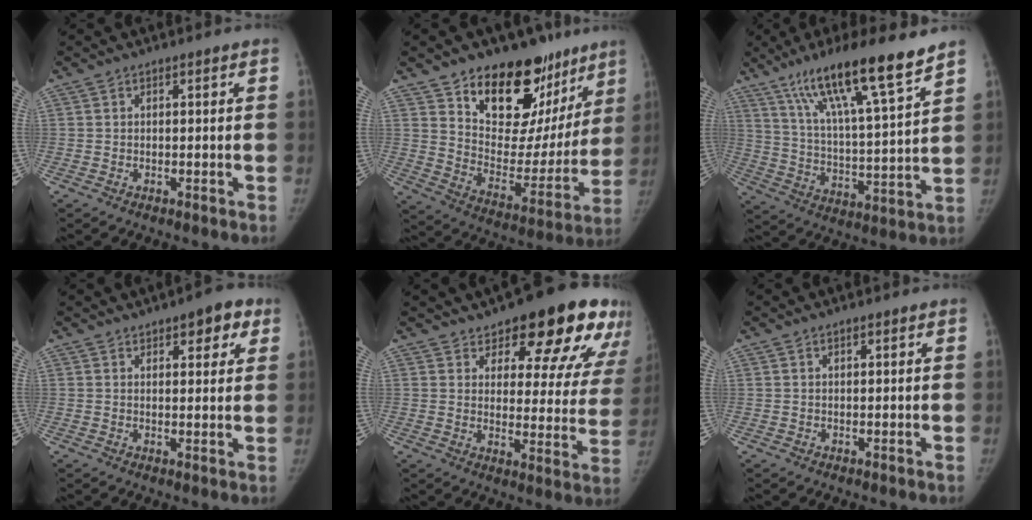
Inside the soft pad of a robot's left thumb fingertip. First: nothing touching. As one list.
[{"total": 24.7, "force": [16.2, 14.0, 12.2], "torque": [-0.118, -0.084, 0.250]}, {"total": 18.7, "force": [13.1, 1.6, 13.3], "torque": [-0.213, -0.058, 0.224]}, {"total": 6.4, "force": [3.7, 2.9, 4.4], "torque": [-0.027, -0.012, 0.043]}, {"total": 21.2, "force": [14.5, 8.7, 12.7], "torque": [-0.114, -0.066, 0.178]}, {"total": 0.8, "force": [0.6, 0.2, 0.5], "torque": [-0.009, -0.003, 0.011]}]